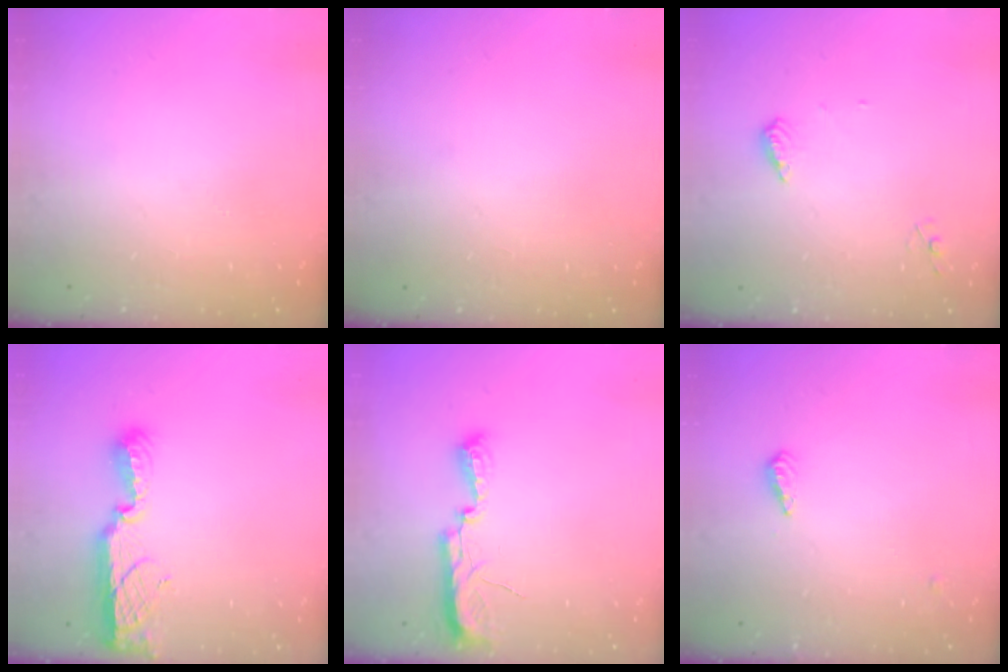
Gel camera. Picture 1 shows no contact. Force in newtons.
{"total": 1.0, "press": 0.8, "slide": 0.6}
{"total": 6.3, "press": 6.2, "slide": 0.6}
{"total": 11.4, "press": 10.2, "slide": 4.9}
{"total": 7.4, "press": 7.4, "slide": 0.7}
{"total": 3.5, "press": 3.5, "slide": 0.4}